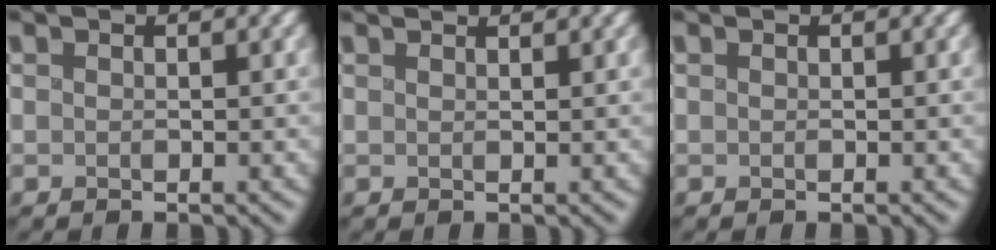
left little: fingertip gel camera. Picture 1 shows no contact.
{"total": 2.2, "force": [2.1, 0.2, 0.6], "torque": [-0.002, 0.002, 0.023]}
{"total": 0.0}